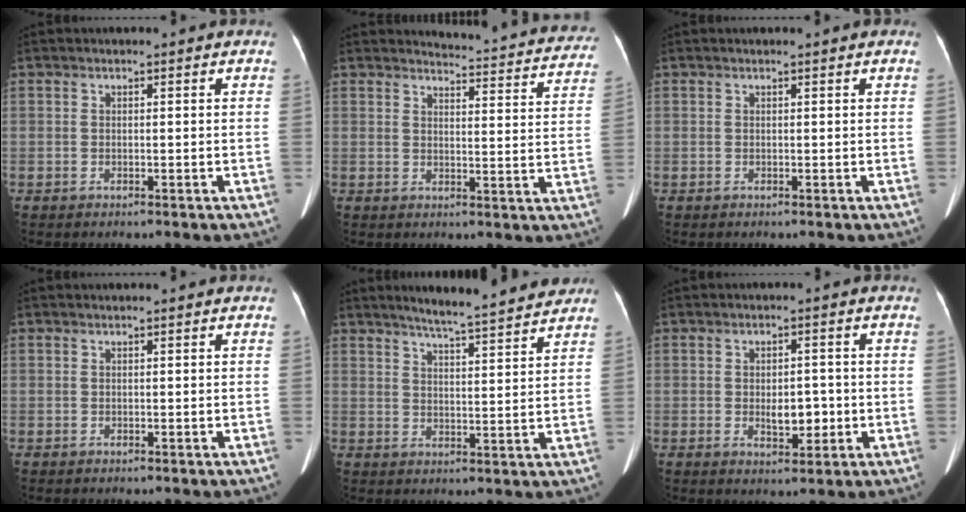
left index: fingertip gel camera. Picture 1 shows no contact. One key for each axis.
{"total": 17.0, "fx": 16.6, "fy": 1.6, "fz": 3.0, "tx": -0.023, "ty": -0.073, "tz": 0.167}
{"total": 1.1, "fx": 0.9, "fy": -0.1, "fz": 0.6, "tx": -0.011, "ty": 0.010, "tz": 0.013}
{"total": 0.0}
{"total": 11.6, "fx": 10.3, "fy": 0.4, "fz": 5.3, "tx": -0.082, "ty": 0.005, "tz": 0.136}
{"total": 4.3, "fx": -0.8, "fy": 2.1, "fz": 3.6, "tx": -0.056, "ty": -0.003, "tz": -0.007}